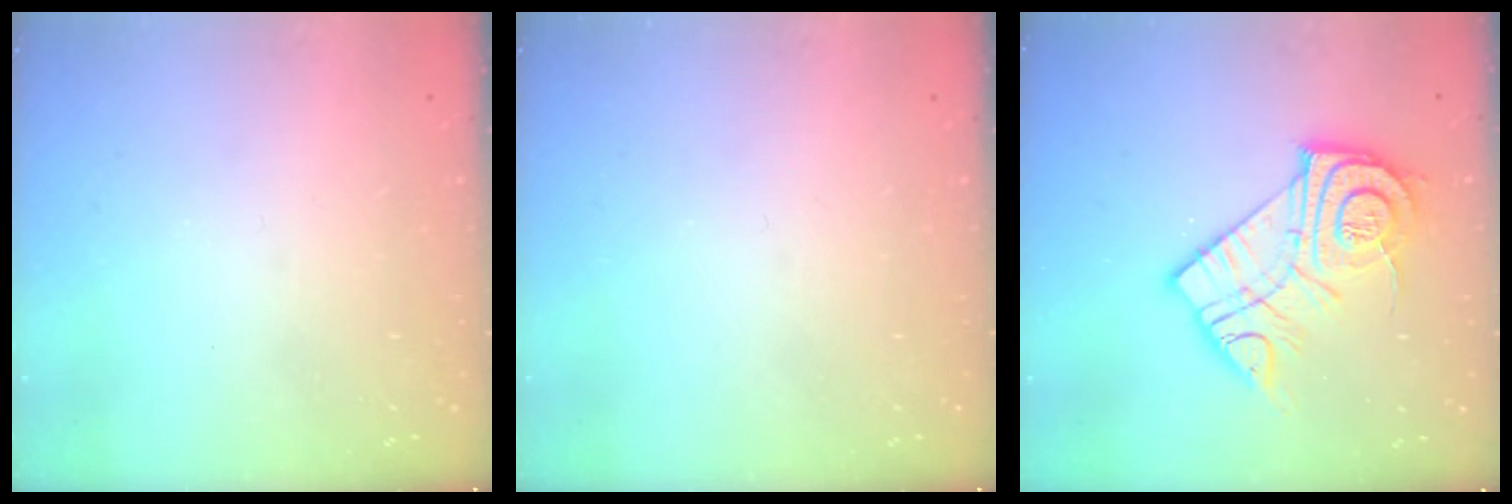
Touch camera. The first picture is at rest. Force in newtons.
{"total": 0.0}
{"total": 16.0, "press": 16.0, "slide": 1.2}